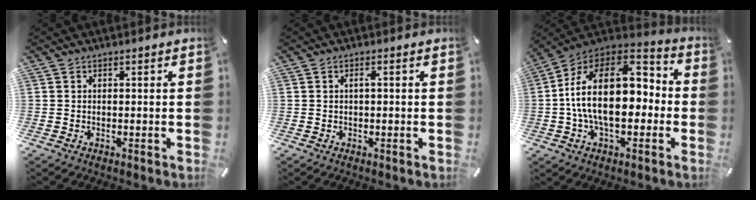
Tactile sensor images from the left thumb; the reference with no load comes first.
{"total": 1.4, "force": [0.2, 0.2, 1.4], "torque": [-0.026, 0.001, 0.002]}
{"total": 22.1, "force": [-0.5, 13.6, 17.5], "torque": [-0.318, 0.008, -0.007]}